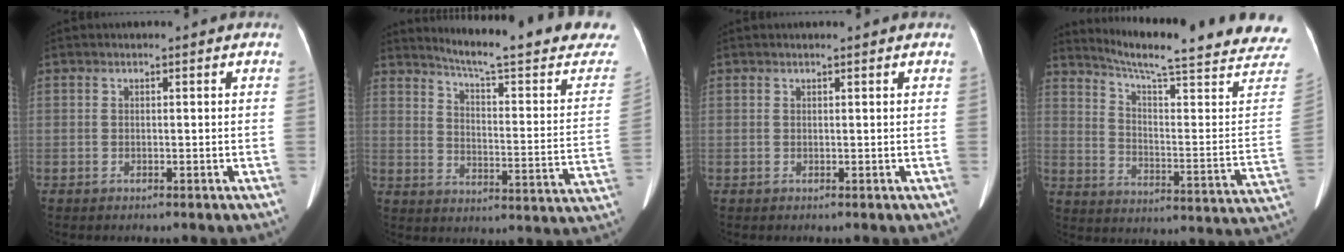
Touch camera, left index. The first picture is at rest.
{"total": 23.7, "force": [21.7, 1.3, 9.4], "torque": [-0.128, -0.097, 0.262]}
{"total": 1.5, "force": [1.4, 0.1, 0.5], "torque": [-0.013, 0.013, 0.017]}
{"total": 26.2, "force": [23.4, 0.4, 11.8], "torque": [-0.182, -0.099, 0.294]}